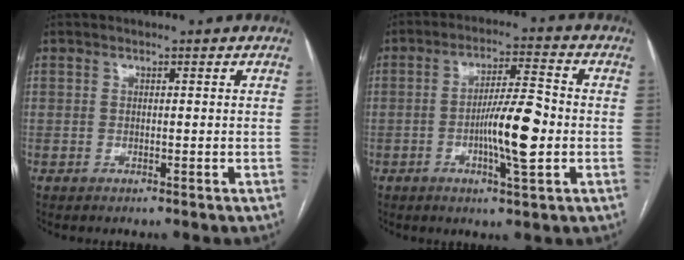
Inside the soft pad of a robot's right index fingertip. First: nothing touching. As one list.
[{"total": 9.4, "force": [-1.8, 1.1, 9.1], "torque": [-0.157, 0.002, -0.032]}]